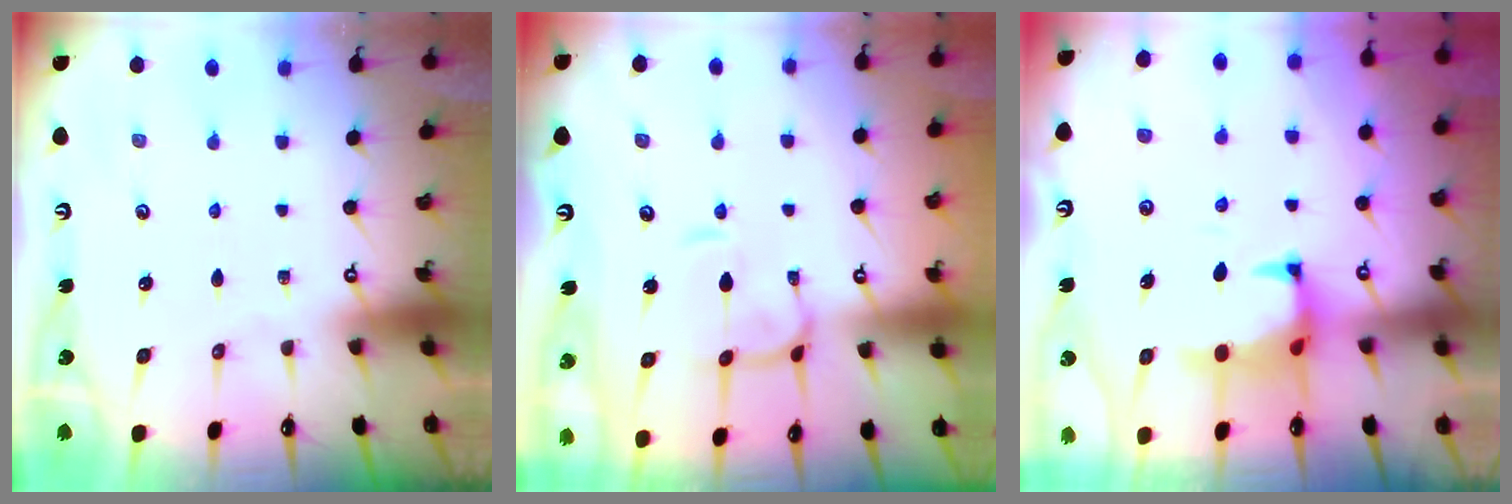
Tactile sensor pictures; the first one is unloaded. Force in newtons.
{"total": 2.9, "press": 2.8, "slide": 0.8}
{"total": 1.2, "press": 0.8, "slide": 1.0}